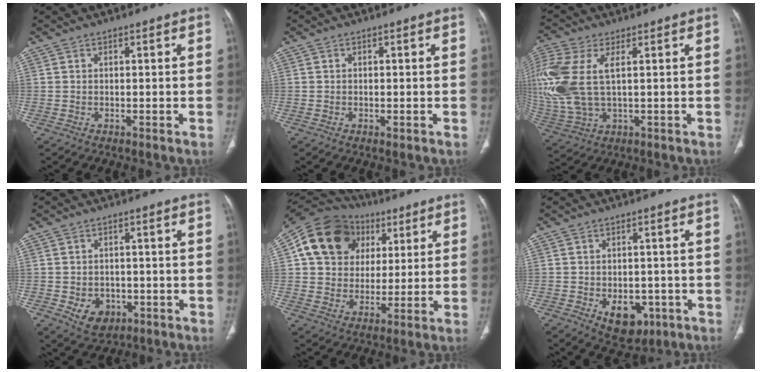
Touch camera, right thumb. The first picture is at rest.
{"total": 0.6, "force": [-0.2, 0.4, 0.5], "torque": [-0.007, -0.001, -0.003]}
{"total": 17.1, "force": [2.7, 8.9, 14.4], "torque": [-0.374, -0.001, 0.061]}
{"total": 5.9, "force": [-1.9, 4.6, 3.2], "torque": [-0.036, 0.009, -0.015]}
{"total": 18.1, "force": [6.2, 14.7, 8.5], "torque": [-0.122, 0.020, 0.107]}
{"total": 8.1, "force": [-2.9, 5.5, 5.3], "torque": [-0.047, 0.009, -0.025]}